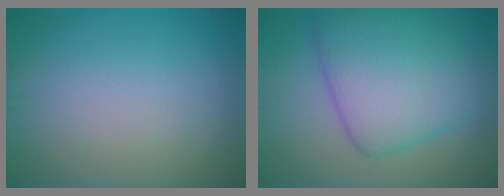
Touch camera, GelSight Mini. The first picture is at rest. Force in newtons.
{"total": 8.5, "press": 8.5, "slide": 0.0}